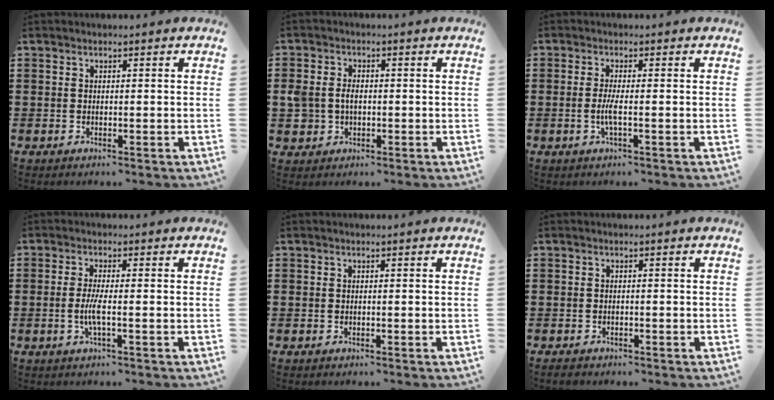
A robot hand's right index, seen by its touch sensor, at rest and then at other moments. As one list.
[{"total": 3.1, "force": [-0.3, 2.4, 1.8], "torque": [-0.049, 0.005, -0.011]}, {"total": 2.9, "force": [-0.7, 0.3, 2.8], "torque": [-0.066, -0.008, -0.018]}, {"total": 3.5, "force": [-0.8, 0.3, 3.4], "torque": [-0.076, -0.009, -0.021]}, {"total": 0.0}, {"total": 0.8, "force": [-0.8, 0.2, 0.2], "torque": [-0.006, -0.003, -0.015]}]